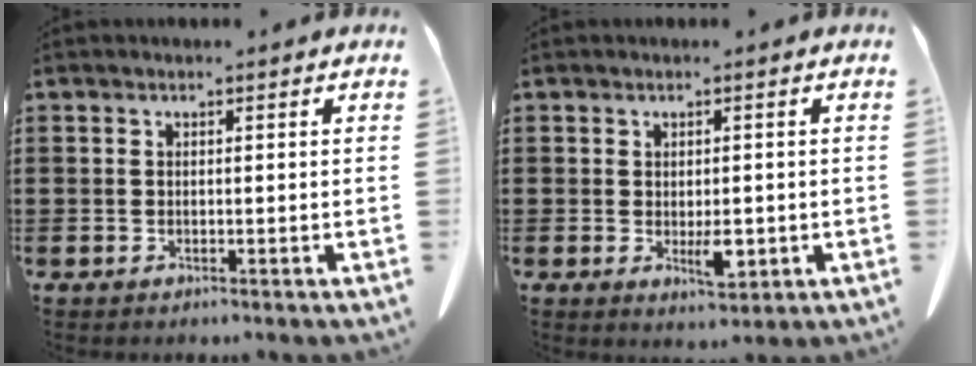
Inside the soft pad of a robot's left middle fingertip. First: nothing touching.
{"total": 3.5, "force": [-0.5, 1.5, 3.1], "torque": [-0.045, -0.001, -0.007]}